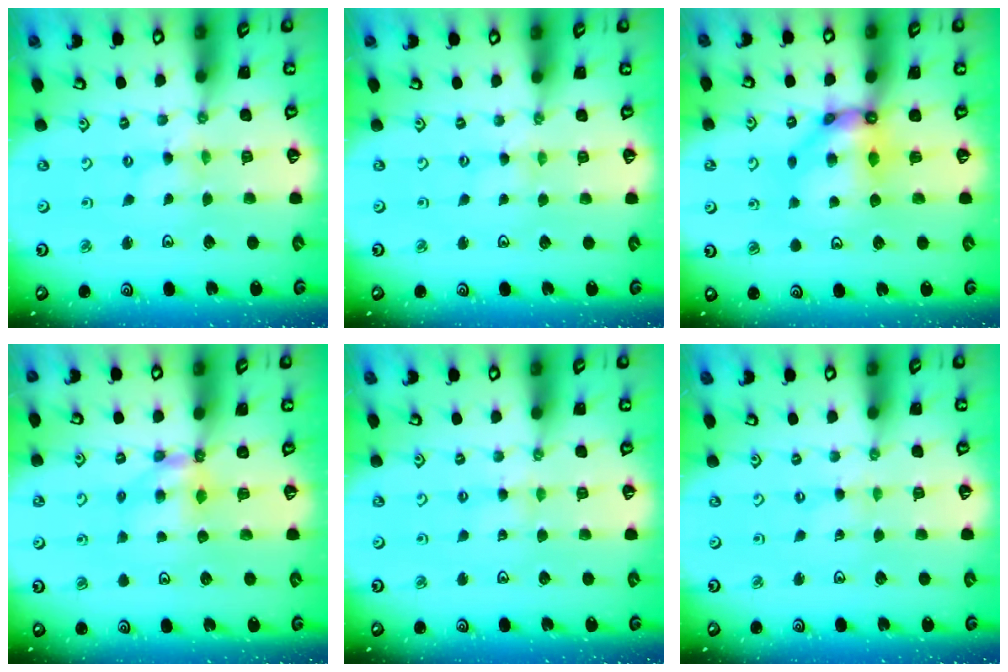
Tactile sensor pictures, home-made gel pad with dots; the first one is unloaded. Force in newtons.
{"total": 0.8, "press": 0.8, "slide": 0.1}
{"total": 10.4, "press": 10.2, "slide": 1.6}
{"total": 6.2, "press": 6.1, "slide": 0.7}
{"total": 2.6, "press": 2.6, "slide": 0.3}
{"total": 0.0}